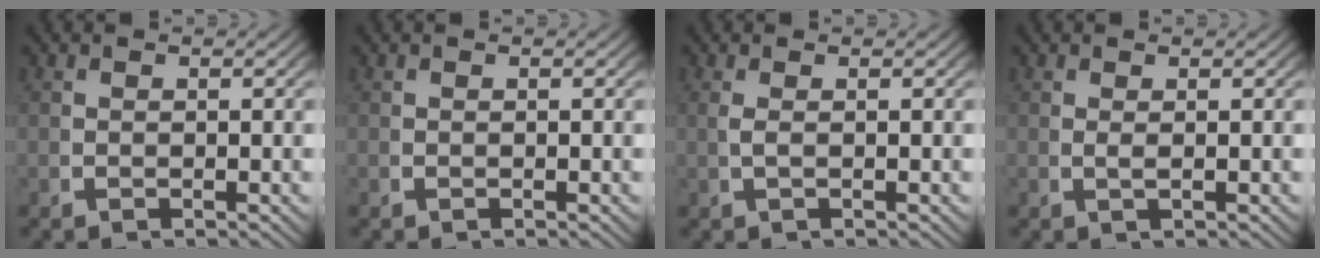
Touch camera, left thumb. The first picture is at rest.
{"total": 0.0}
{"total": 0.9, "force": [0.3, -0.1, 0.9], "torque": [-0.031, -0.006, 0.014]}
{"total": 0.8, "force": [0.3, 0.1, 0.8], "torque": [-0.026, -0.005, 0.011]}